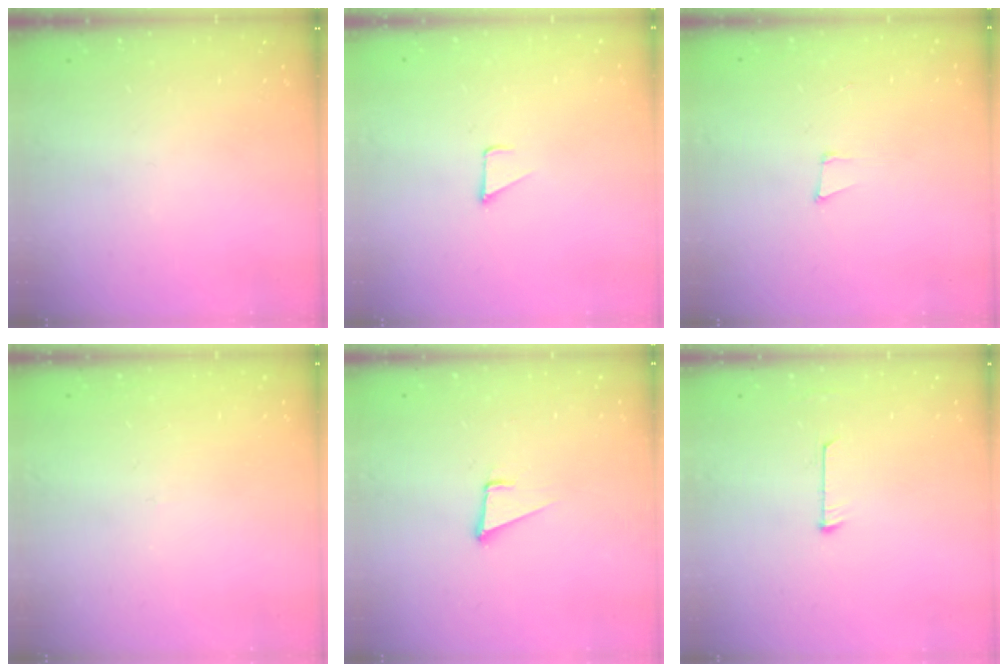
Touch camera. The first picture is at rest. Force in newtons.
{"total": 1.2, "press": 1.2, "slide": 0.1}
{"total": 4.2, "press": 3.2, "slide": 2.7}
{"total": 2.7, "press": 2.7, "slide": 0.3}
{"total": 3.6, "press": 2.7, "slide": 2.4}
{"total": 5.9, "press": 5.9, "slide": 0.4}